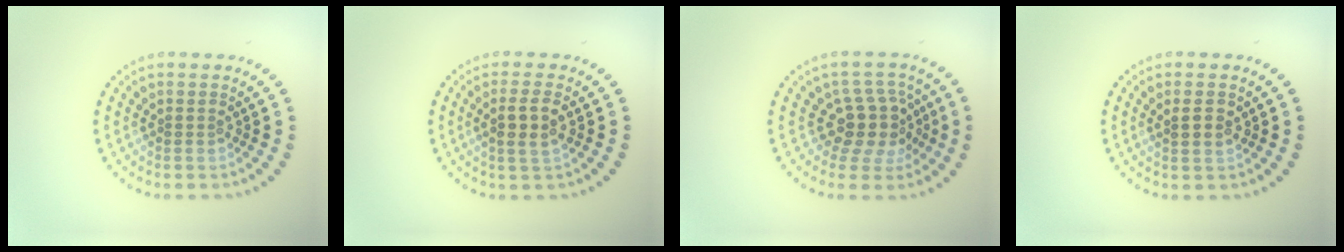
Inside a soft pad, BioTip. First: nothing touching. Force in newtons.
{"total": 2.5, "press": 2.2, "slide": 1.1}
{"total": 4.0, "press": 3.1, "slide": 2.5}
{"total": 1.3, "press": 1.2, "slide": 0.4}